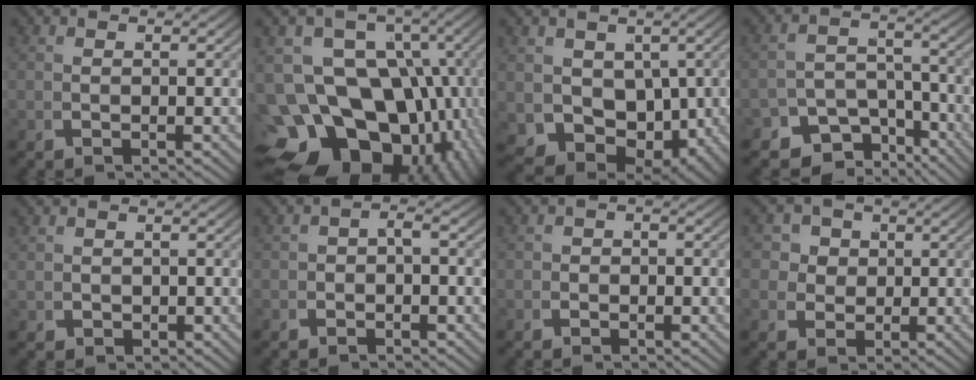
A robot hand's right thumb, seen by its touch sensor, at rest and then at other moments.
{"total": 22.7, "force": [-6.3, 17.6, 13.0], "torque": [-0.264, -0.090, -0.090]}
{"total": 11.8, "force": [-2.6, 8.9, 7.3], "torque": [-0.154, -0.071, -0.018]}
{"total": 7.8, "force": [-5.4, 4.8, 3.0], "torque": [-0.031, -0.024, -0.089]}
{"total": 1.7, "force": [-0.2, 1.4, 0.9], "torque": [-0.017, -0.015, 0.009]}
{"total": 1.5, "force": [-0.8, 1.0, 0.9], "torque": [-0.011, 0.006, -0.017]}
{"total": 1.3, "force": [-0.6, 1.1, 0.6], "torque": [-0.005, 0.000, -0.014]}
{"total": 7.0, "force": [0.7, 5.9, 3.7], "torque": [-0.068, -0.012, 0.011]}